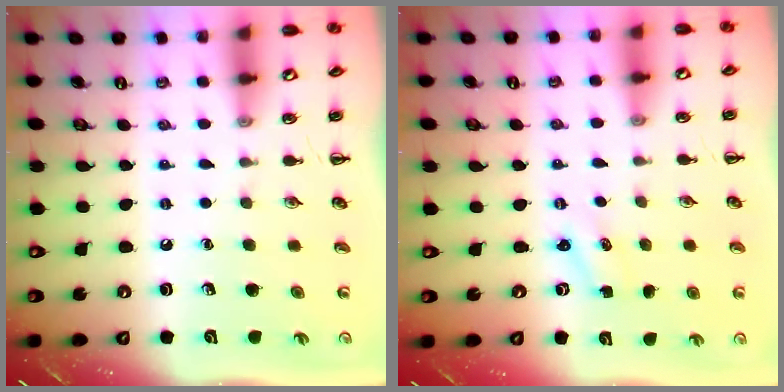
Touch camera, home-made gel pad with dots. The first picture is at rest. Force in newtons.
{"total": 0.8, "press": 0.8, "slide": 0.3}